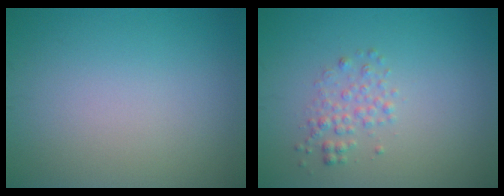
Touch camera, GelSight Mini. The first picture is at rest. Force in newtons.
{"total": 1.7, "press": 1.7, "slide": 0.0}